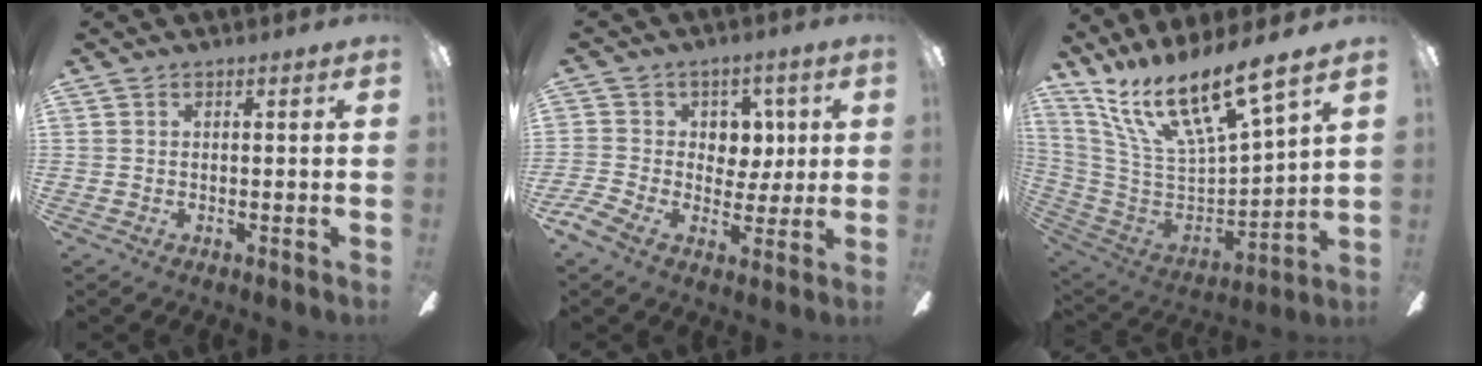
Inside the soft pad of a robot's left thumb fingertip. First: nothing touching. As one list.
[{"total": 8.5, "force": [0.6, 7.3, 4.2], "torque": [-0.077, 0.007, 0.015]}, {"total": 19.8, "force": [14.3, 5.2, 12.8], "torque": [-0.241, -0.096, 0.244]}]